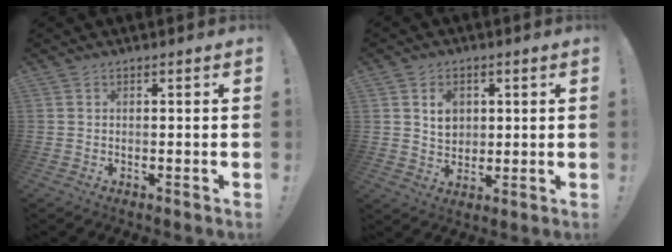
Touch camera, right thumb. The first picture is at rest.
{"total": 6.8, "force": [2.1, 5.7, 3.0], "torque": [-0.032, -0.005, 0.037]}